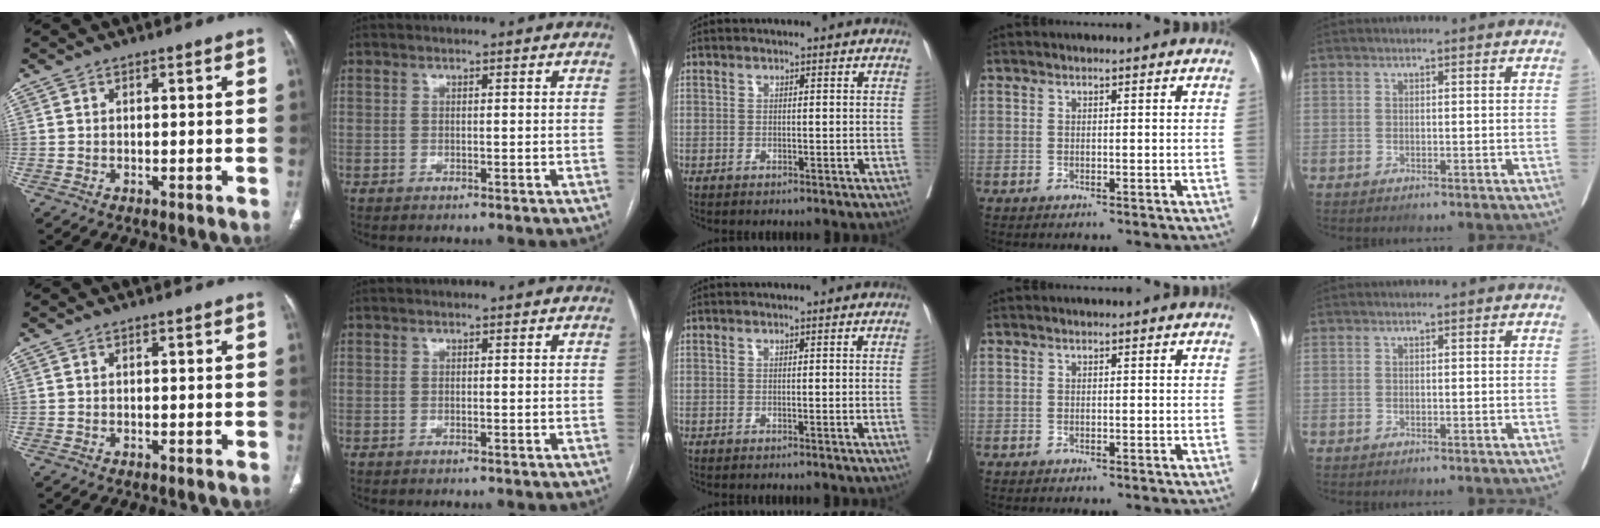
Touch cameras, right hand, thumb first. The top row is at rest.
{"middle": {"total": 1.0, "force": [-0.1, -0.4, 0.9], "torque": [-0.009, 0.000, 0.000]}}